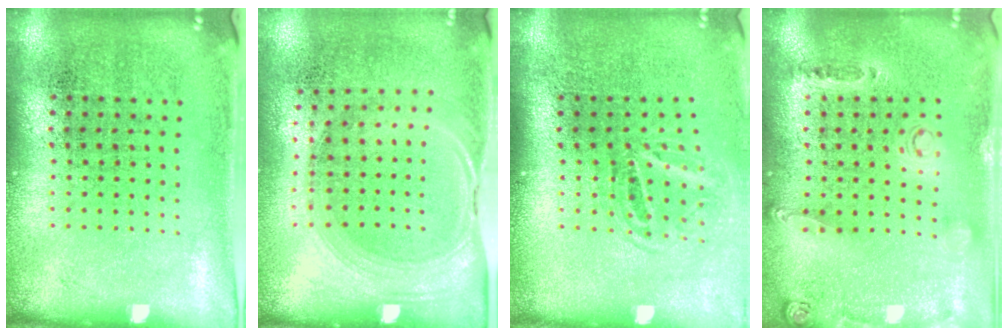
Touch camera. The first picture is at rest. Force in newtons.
{"total": 1.5, "press": 1.3, "slide": 0.7}
{"total": 1.7, "press": 1.1, "slide": 1.3}
{"total": 0.6, "press": 0.6, "slide": 0.3}